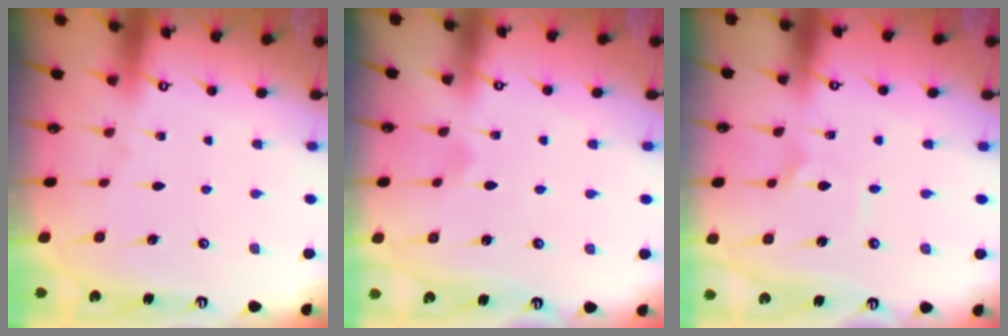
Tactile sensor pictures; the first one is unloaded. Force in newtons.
{"total": 1.9, "press": 1.9, "slide": 0.1}
{"total": 1.8, "press": 1.8, "slide": 0.1}